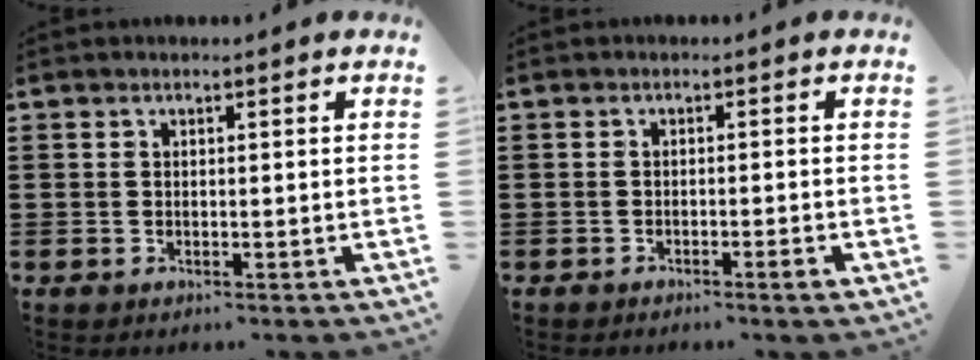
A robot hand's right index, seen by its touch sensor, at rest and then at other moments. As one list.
[{"total": 1.6, "force": [-1.1, 0.0, 1.2], "torque": [-0.019, -0.005, -0.019]}]